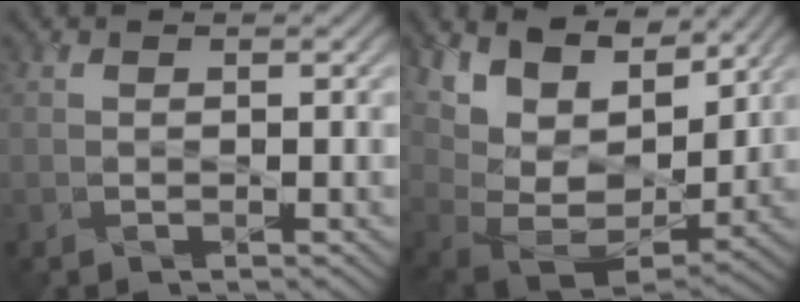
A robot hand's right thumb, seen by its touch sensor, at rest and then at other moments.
{"total": 14.8, "force": [8.8, 7.8, 8.9], "torque": [-0.212, 0.032, 0.149]}